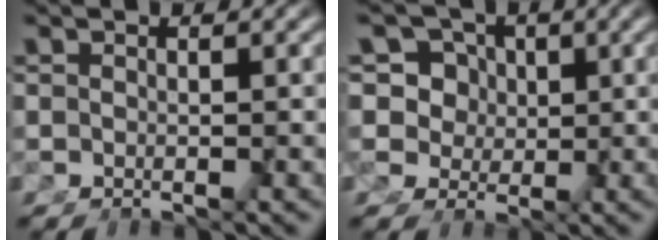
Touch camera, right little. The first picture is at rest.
{"total": 12.3, "force": [1.1, 11.1, 5.1], "torque": [-0.145, -0.042, 0.017]}